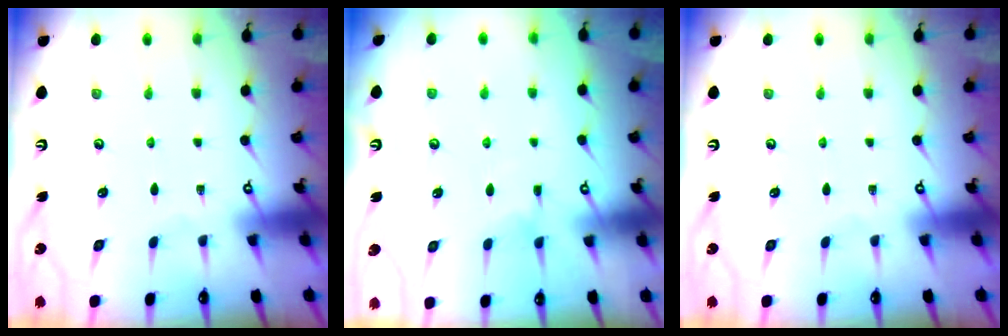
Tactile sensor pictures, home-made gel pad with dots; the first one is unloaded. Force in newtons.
{"total": 4.8, "press": 4.8, "slide": 0.5}
{"total": 0.0}